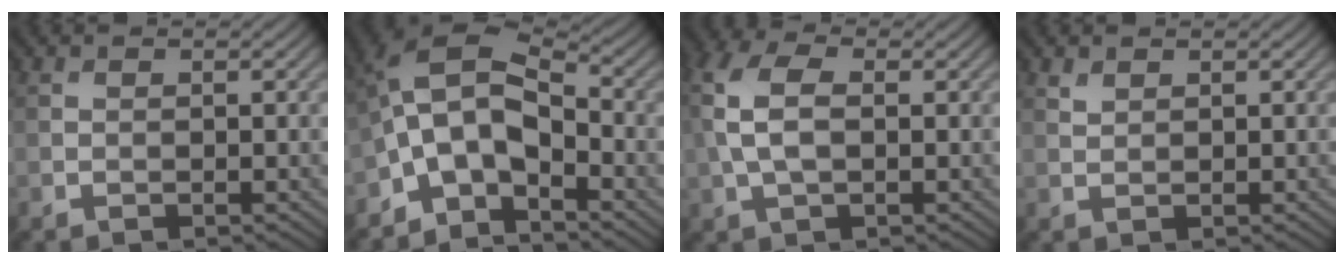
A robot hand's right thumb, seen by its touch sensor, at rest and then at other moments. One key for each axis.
{"total": 10.0, "fx": -4.1, "fy": 5.3, "fz": 7.4, "tx": -0.141, "ty": 0.009, "tz": -0.096}
{"total": 6.3, "fx": 0.4, "fy": 3.6, "fz": 5.2, "tx": -0.135, "ty": 0.012, "tz": 0.000}
{"total": 1.1, "fx": 0.9, "fy": 0.5, "fz": 0.4, "tx": -0.013, "ty": -0.002, "tz": 0.021}